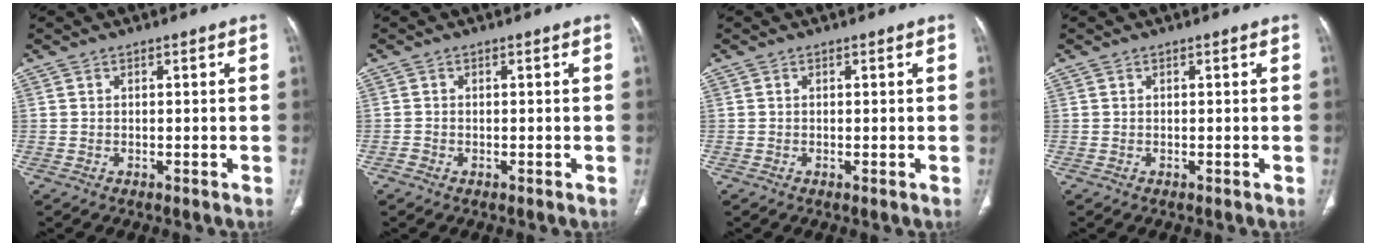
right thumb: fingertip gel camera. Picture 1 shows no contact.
{"total": 0.5, "force": [-0.3, 0.4, 0.1], "torque": [-0.005, -0.001, -0.010]}
{"total": 0.0}
{"total": 0.0}